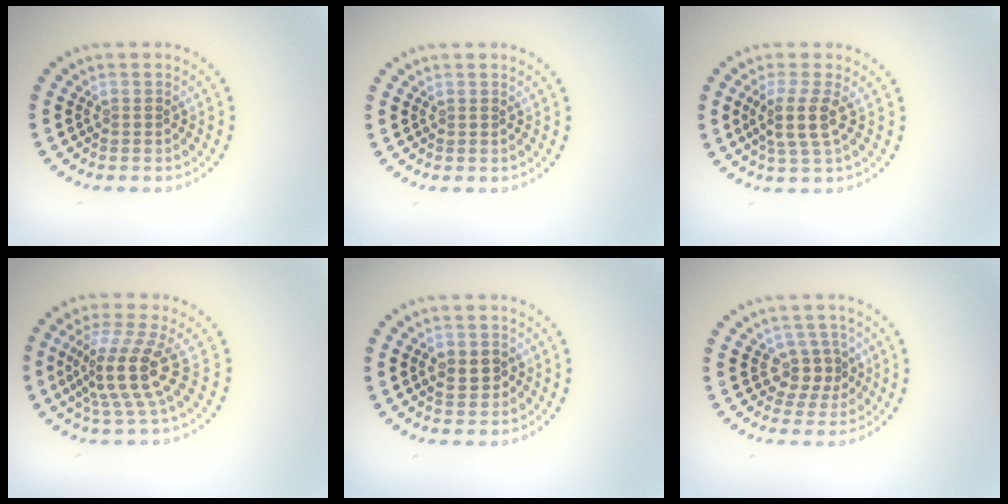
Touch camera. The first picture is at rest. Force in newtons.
{"total": 0.0}
{"total": 2.8, "press": 2.3, "slide": 1.6}
{"total": 4.8, "press": 3.6, "slide": 3.3}
{"total": 2.3, "press": 2.3, "slide": 0.3}
{"total": 2.5, "press": 2.0, "slide": 1.4}